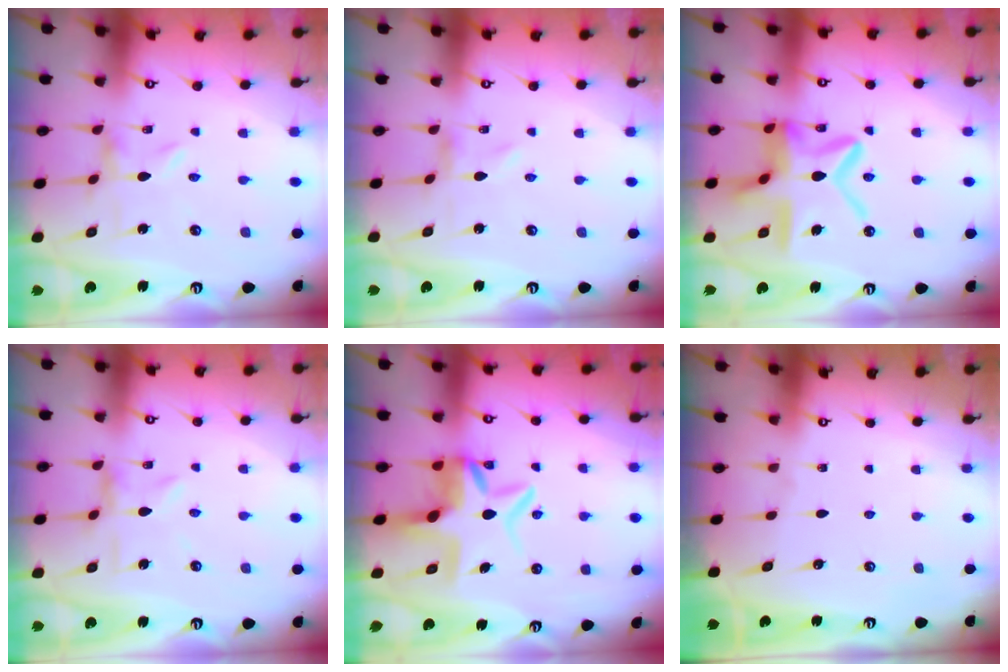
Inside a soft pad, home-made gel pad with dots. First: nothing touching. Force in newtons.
{"total": 0.0}
{"total": 17.1, "press": 17.0, "slide": 1.8}
{"total": 4.7, "press": 4.7, "slide": 0.4}
{"total": 8.7, "press": 8.2, "slide": 2.9}
{"total": 0.0}